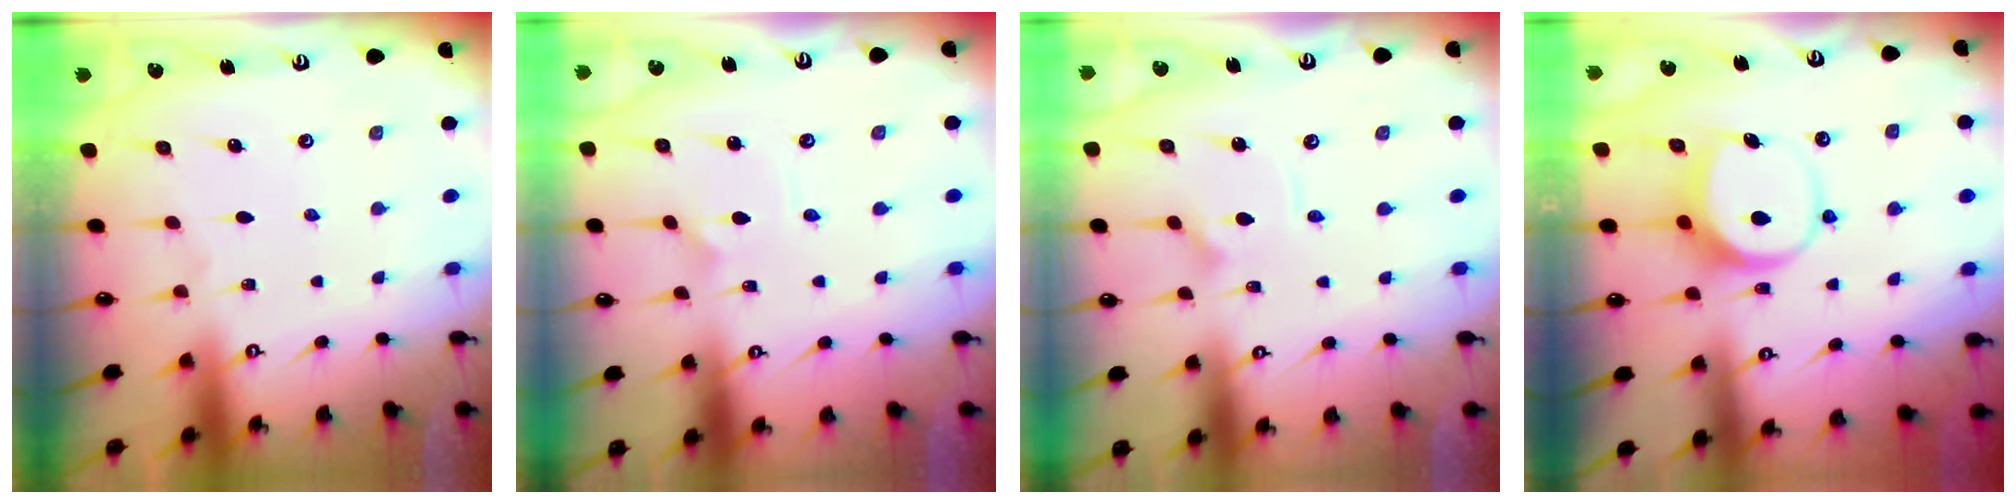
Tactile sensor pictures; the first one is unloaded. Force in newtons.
{"total": 2.1, "press": 2.1, "slide": 0.5}
{"total": 3.3, "press": 3.3, "slide": 0.4}
{"total": 8.0, "press": 8.0, "slide": 0.7}